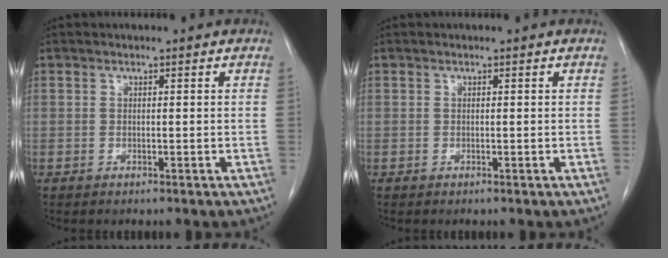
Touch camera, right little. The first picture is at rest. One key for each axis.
{"total": 0.0}